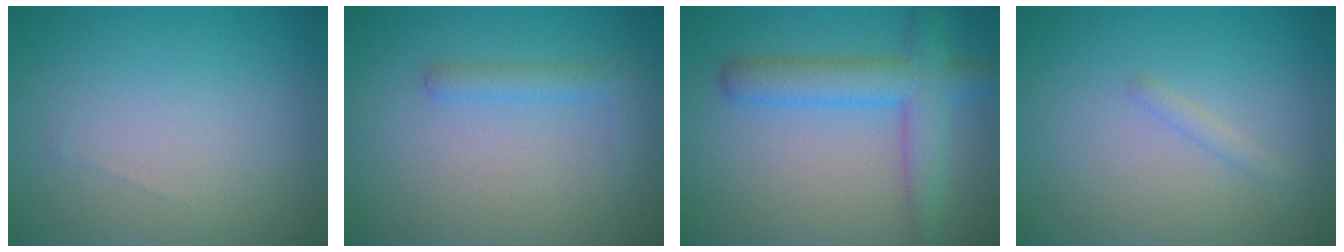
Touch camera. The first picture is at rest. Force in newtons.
{"total": 1.6, "press": 1.6, "slide": 0.1}
{"total": 5.0, "press": 5.0, "slide": 0.1}
{"total": 0.9, "press": 0.9, "slide": 0.0}